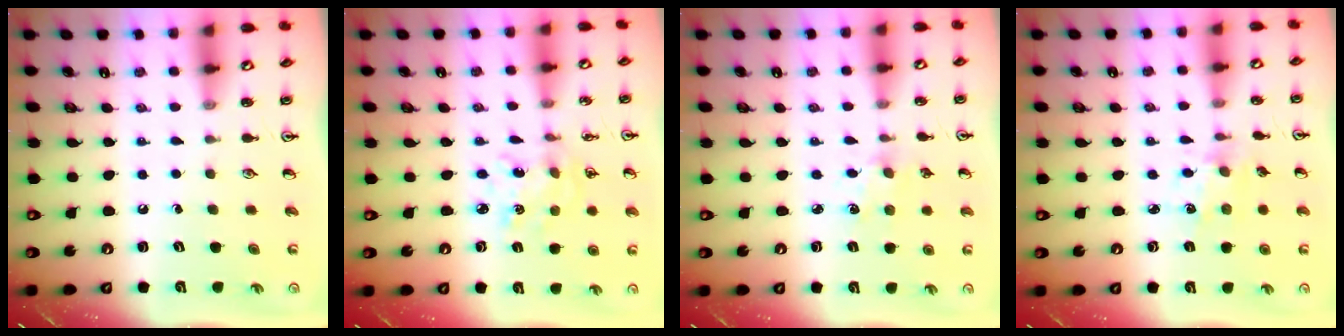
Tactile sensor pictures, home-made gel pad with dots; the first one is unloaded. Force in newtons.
{"total": 4.1, "press": 4.1, "slide": 0.3}
{"total": 3.4, "press": 3.3, "slide": 0.5}
{"total": 2.9, "press": 2.8, "slide": 0.8}